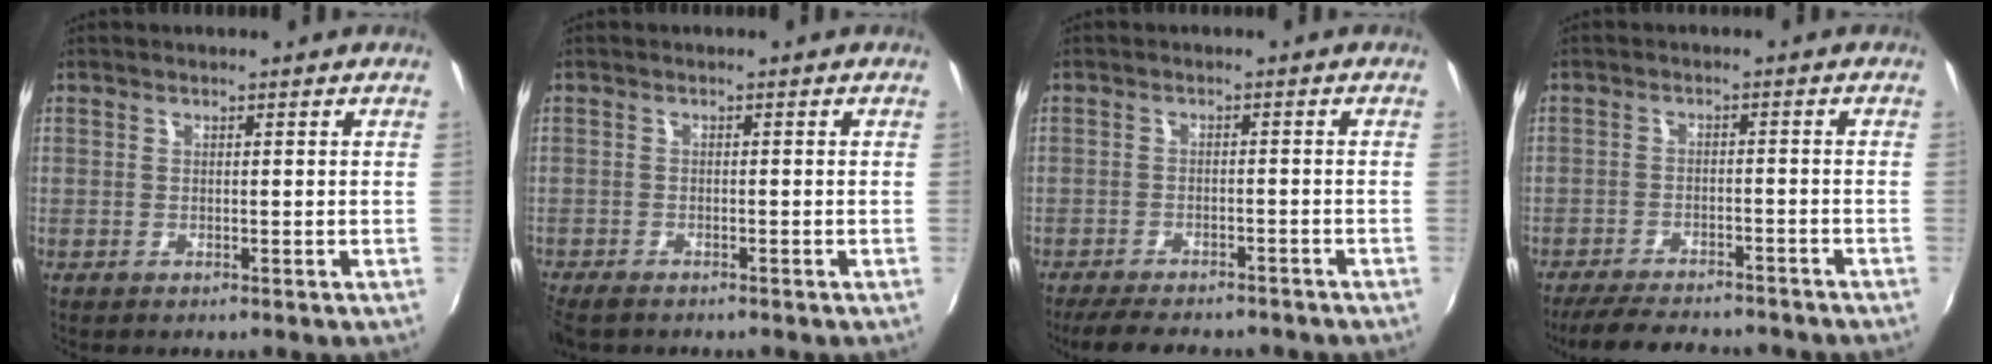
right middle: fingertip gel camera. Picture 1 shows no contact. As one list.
[{"total": 3.6, "force": [-3.0, 1.2, 1.4], "torque": [-0.040, -0.018, -0.059]}, {"total": 11.0, "force": [-9.2, 3.2, 5.1], "torque": [-0.112, -0.024, -0.136]}, {"total": 13.2, "force": [-11.4, 3.2, 5.8], "torque": [-0.123, -0.025, -0.166]}]